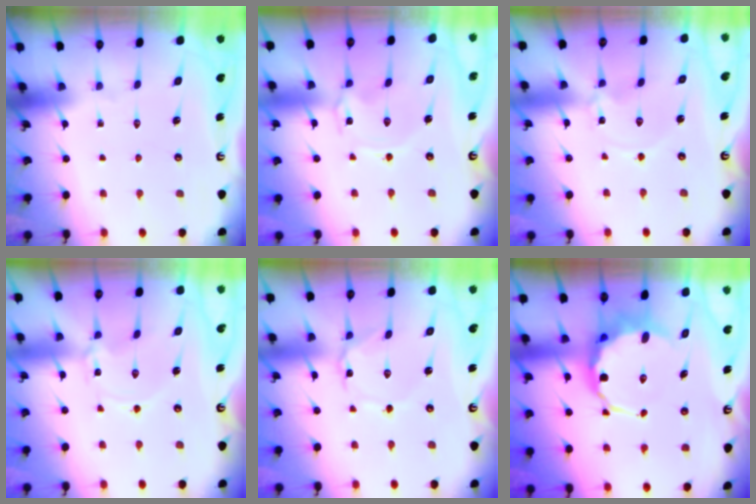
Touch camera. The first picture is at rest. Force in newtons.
{"total": 0.7, "press": 0.7, "slide": 0.1}
{"total": 0.0}
{"total": 0.9, "press": 0.9, "slide": 0.1}
{"total": 1.1, "press": 1.1, "slide": 0.1}
{"total": 7.4, "press": 7.1, "slide": 1.9}